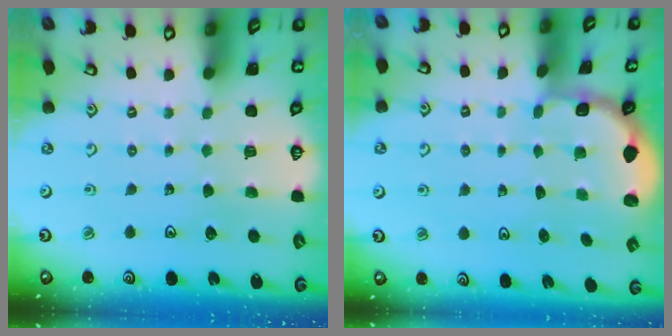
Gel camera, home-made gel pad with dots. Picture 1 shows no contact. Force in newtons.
{"total": 1.9, "press": 1.8, "slide": 0.7}